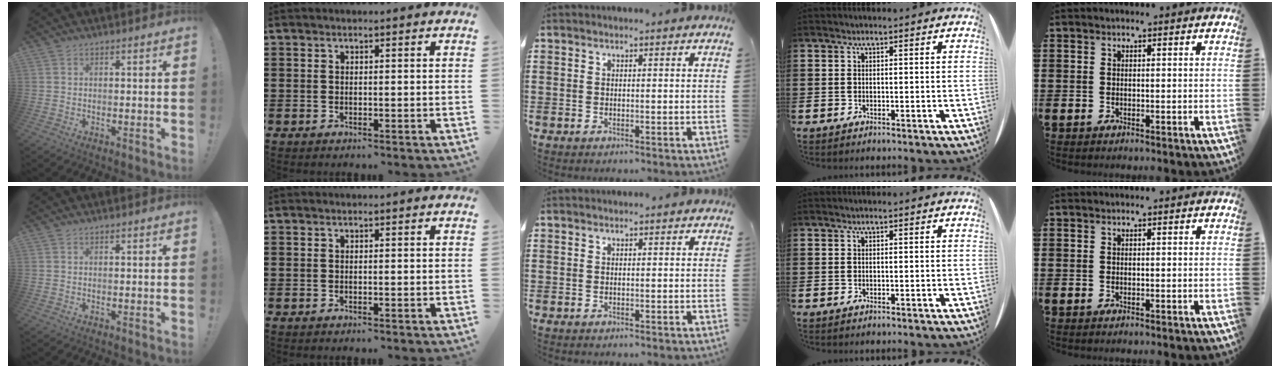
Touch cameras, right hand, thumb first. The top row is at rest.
{}